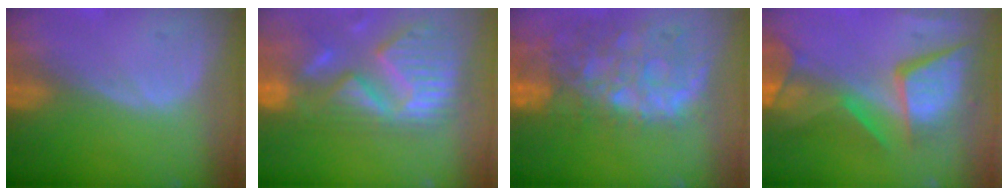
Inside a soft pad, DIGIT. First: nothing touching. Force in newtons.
{"total": 13.9, "press": 11.5, "slide": 7.7}
{"total": 11.5, "press": 9.7, "slide": 6.2}
{"total": 12.8, "press": 10.4, "slide": 7.4}